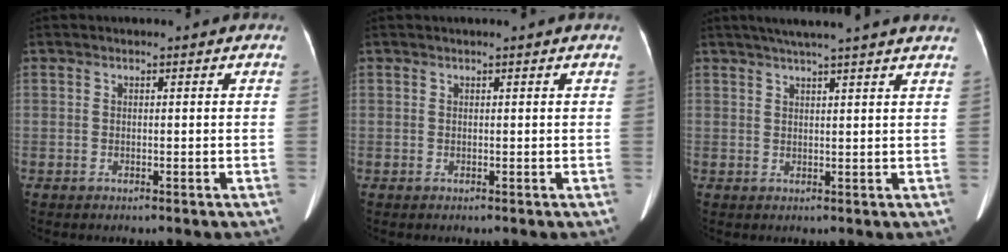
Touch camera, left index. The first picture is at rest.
{"total": 0.0}
{"total": 12.0, "force": [10.0, -0.5, 6.5], "torque": [-0.101, 0.031, 0.119]}